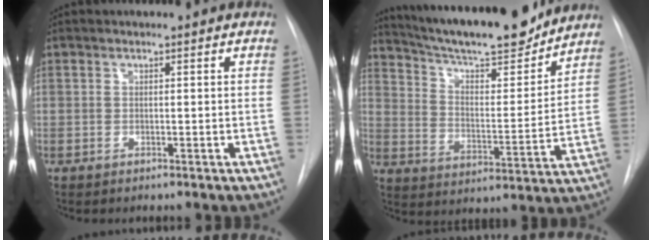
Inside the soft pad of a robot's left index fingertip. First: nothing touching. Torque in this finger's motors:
{"motor_torque": [0.09, -0.77, 0.45, 0.09]}